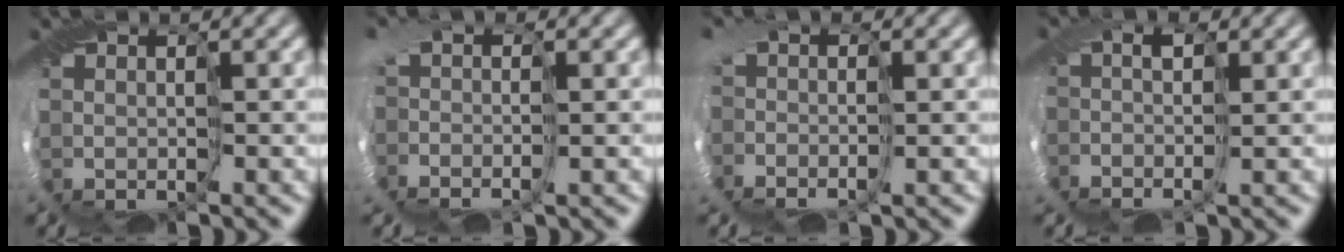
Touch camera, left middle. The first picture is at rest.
{"total": 2.0, "force": [-0.4, 1.1, 1.6], "torque": [-0.029, 0.007, -0.018]}
{"total": 1.9, "force": [-0.5, 1.1, 1.5], "torque": [-0.025, 0.005, -0.020]}
{"total": 0.8, "force": [-0.2, 0.4, 0.7], "torque": [0.001, 0.010, -0.011]}